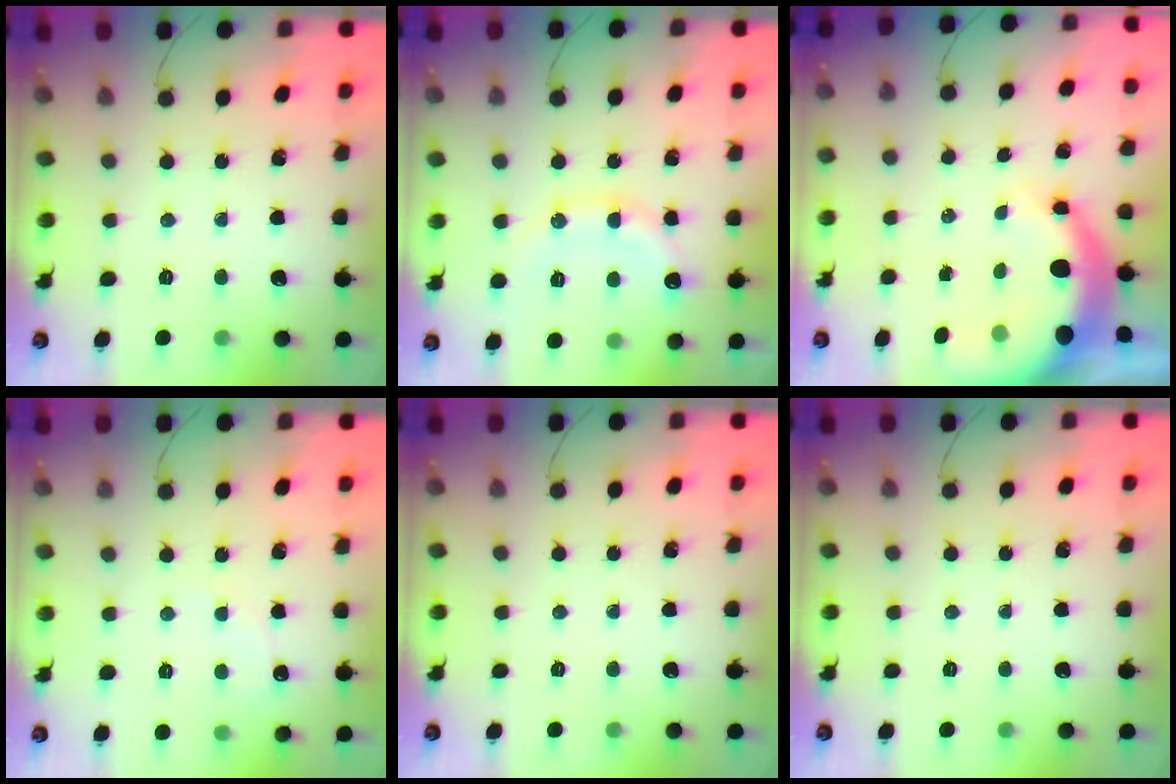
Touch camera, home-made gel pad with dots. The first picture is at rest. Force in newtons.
{"total": 14.3, "press": 14.2, "slide": 1.1}
{"total": 6.7, "press": 6.5, "slide": 1.7}
{"total": 4.6, "press": 4.5, "slide": 1.2}
{"total": 0.0}
{"total": 0.0}